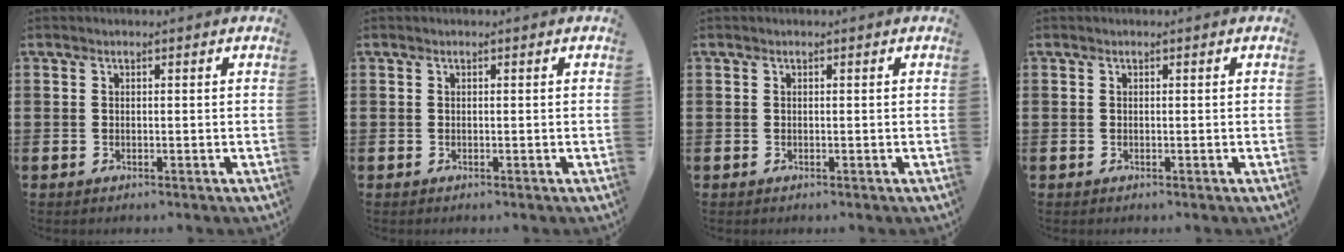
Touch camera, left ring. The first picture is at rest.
{"total": 0.0}
{"total": 0.0}
{"total": 0.0}